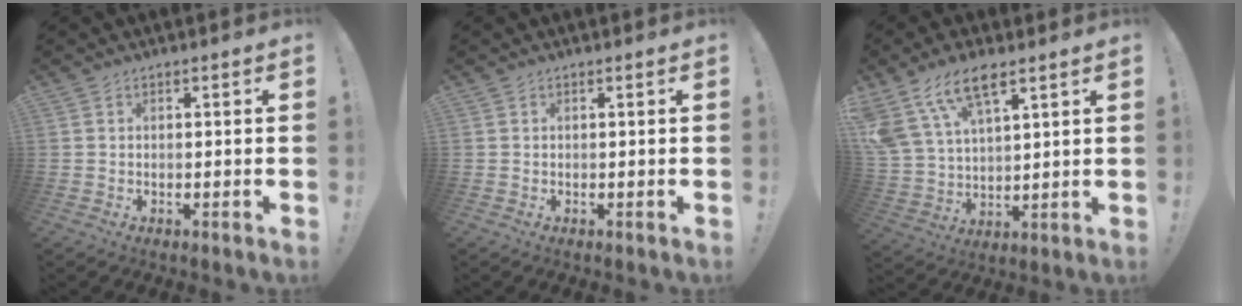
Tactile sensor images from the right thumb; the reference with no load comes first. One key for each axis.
{"total": 0.0}
{"total": 13.5, "fx": 8.8, "fy": 6.0, "fz": 8.3, "tx": -0.171, "ty": -0.038, "tz": 0.164}